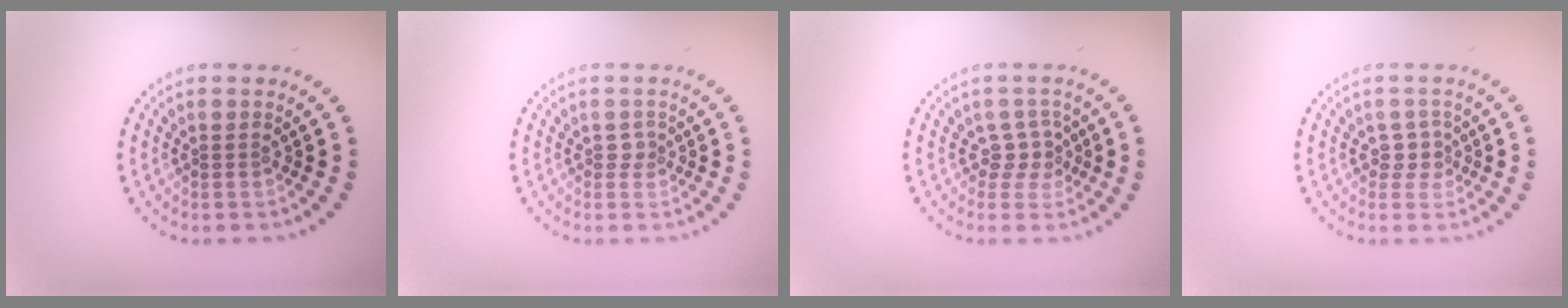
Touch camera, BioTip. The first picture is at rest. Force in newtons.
{"total": 1.0, "press": 0.7, "slide": 0.7}
{"total": 2.1, "press": 1.5, "slide": 1.4}
{"total": 1.7, "press": 1.2, "slide": 1.2}